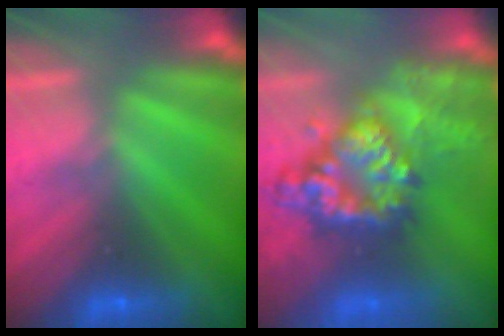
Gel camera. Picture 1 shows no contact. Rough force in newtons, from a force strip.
{"total": 9.2}